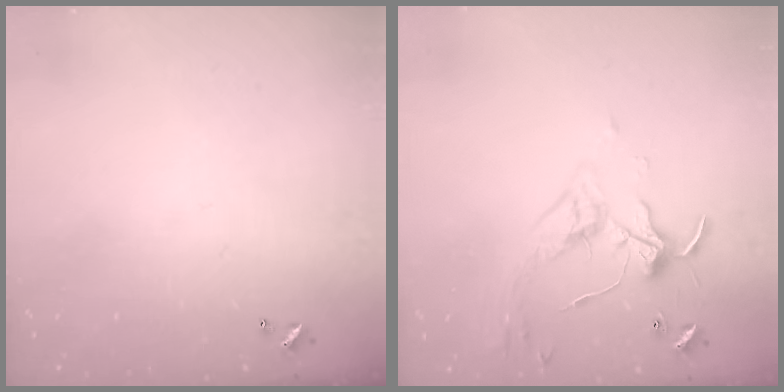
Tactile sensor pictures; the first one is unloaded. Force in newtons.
{"total": 3.3, "press": 3.2, "slide": 0.6}